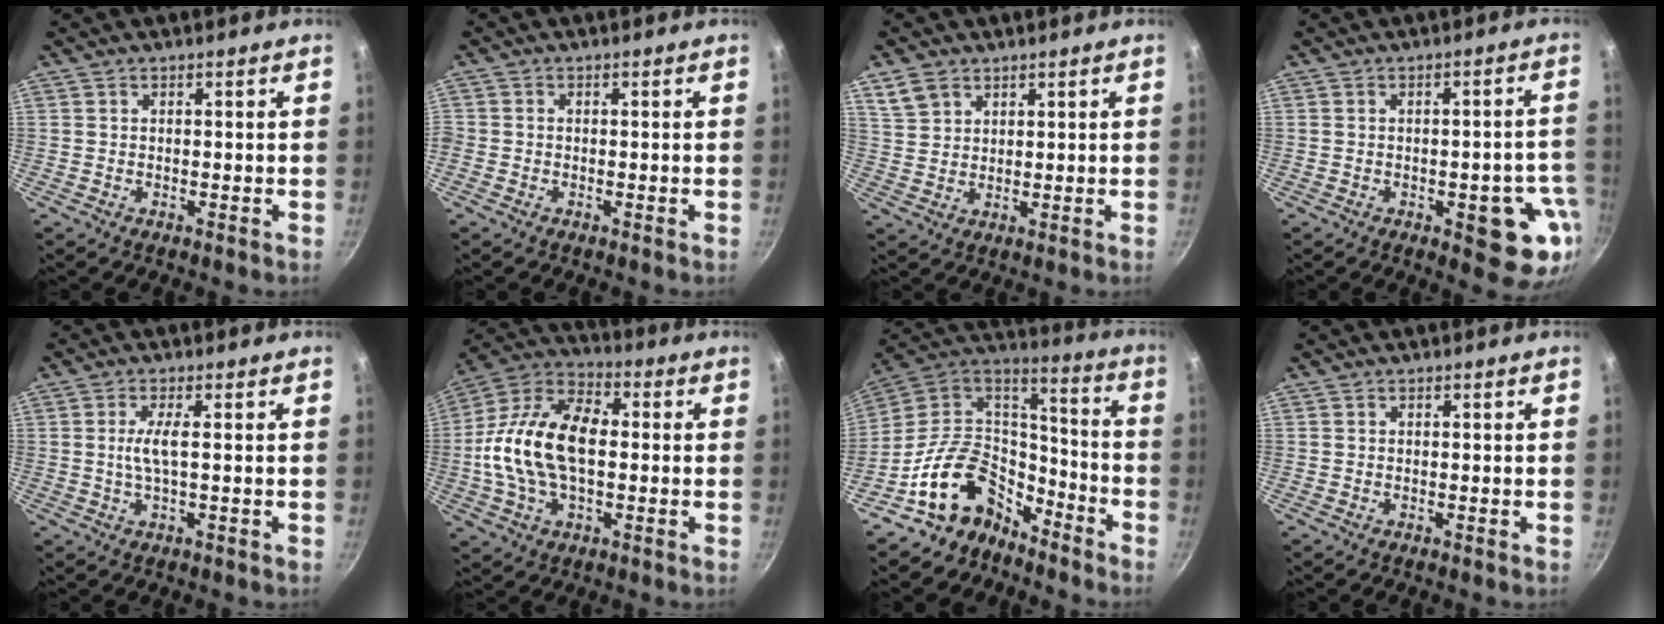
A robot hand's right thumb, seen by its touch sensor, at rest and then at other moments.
{"total": 1.2, "force": [-0.7, 1.0, 0.4], "torque": [-0.009, 0.001, -0.017]}
{"total": 5.2, "force": [3.2, 3.4, 2.2], "torque": [-0.033, -0.005, 0.072]}
{"total": 11.3, "force": [-3.6, 4.8, 9.6], "torque": [-0.065, 0.017, -0.043]}
{"total": 3.6, "force": [0.2, 0.4, 3.6], "torque": [-0.085, 0.000, 0.005]}
{"total": 19.3, "force": [-0.3, 11.5, 15.6], "torque": [-0.278, 0.033, -0.022]}
{"total": 17.5, "force": [-10.9, 11.3, 7.6], "torque": [-0.097, 0.103, -0.203]}
{"total": 0.0}